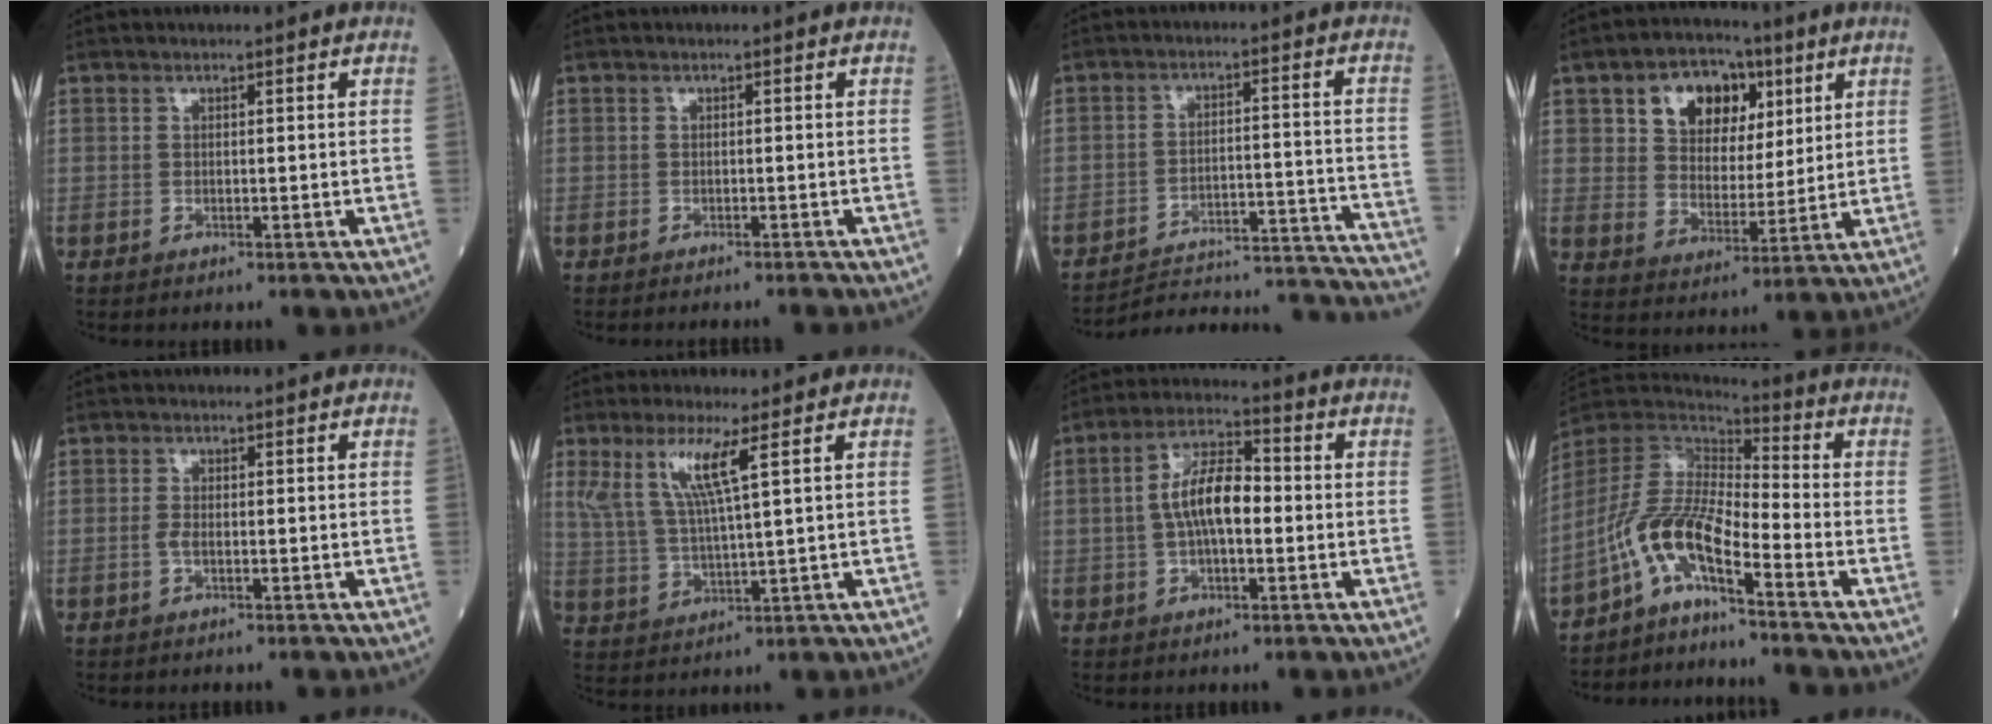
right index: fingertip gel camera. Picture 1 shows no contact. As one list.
[{"total": 4.0, "force": [-3.9, -0.4, 1.0], "torque": [-0.011, -0.013, -0.047]}, {"total": 22.7, "force": [-22.1, 0.8, 4.9], "torque": [-0.027, 0.007, -0.292]}, {"total": 11.0, "force": [5.1, 7.3, 6.4], "torque": [-0.107, 0.028, 0.088]}, {"total": 1.4, "force": [-0.4, 0.5, 1.2], "torque": [-0.026, 0.002, -0.007]}, {"total": 7.3, "force": [3.4, -0.1, 6.5], "torque": [-0.141, 0.002, 0.075]}, {"total": 8.6, "force": [-0.2, 3.1, 8.0], "torque": [-0.158, 0.019, -0.011]}, {"total": 9.0, "force": [-5.7, 1.6, 6.8], "torque": [-0.153, 0.016, -0.116]}]